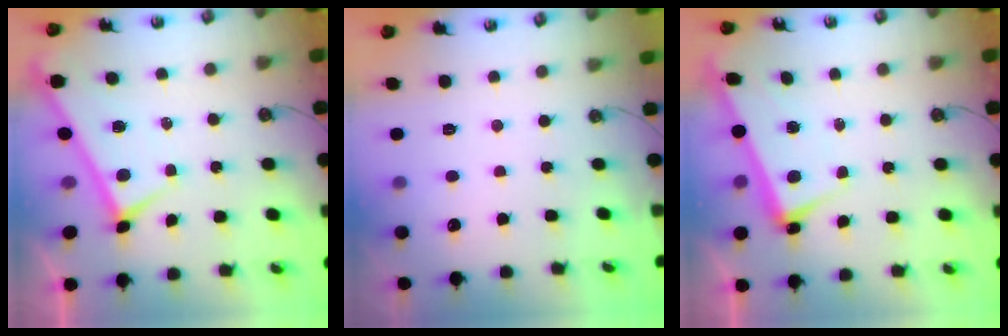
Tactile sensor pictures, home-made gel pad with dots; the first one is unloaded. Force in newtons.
{"total": 0.0}
{"total": 3.4, "press": 3.2, "slide": 0.9}